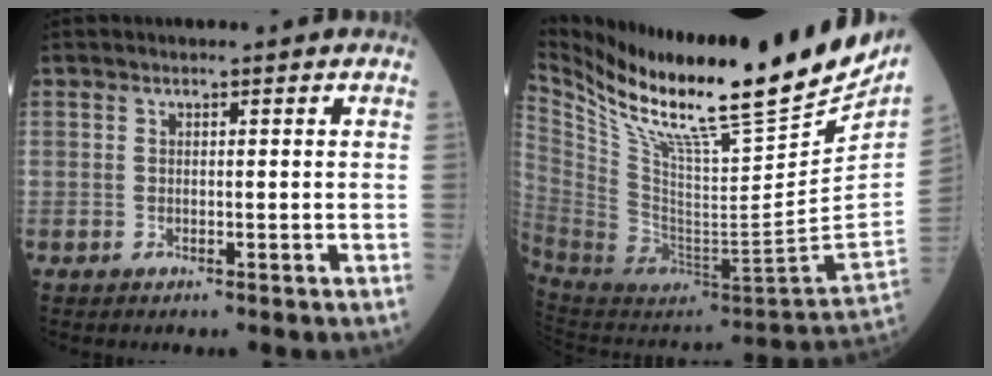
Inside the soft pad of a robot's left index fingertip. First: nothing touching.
{"total": 31.7, "force": [24.3, 2.4, 20.2], "torque": [-0.352, -0.078, 0.387]}